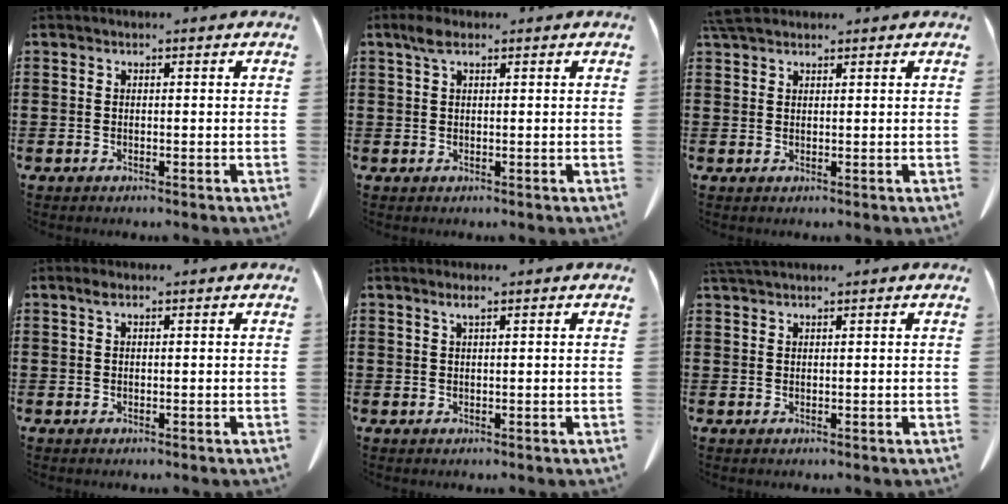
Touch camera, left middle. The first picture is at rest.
{"total": 2.3, "force": [1.2, 0.9, 1.7], "torque": [-0.040, 0.005, 0.021]}
{"total": 3.2, "force": [2.7, 0.9, 1.5], "torque": [-0.039, 0.001, 0.054]}
{"total": 1.0, "force": [0.5, 0.4, 0.8], "torque": [-0.019, 0.001, 0.010]}
{"total": 1.3, "force": [0.8, 0.0, 1.0], "torque": [-0.023, -0.001, 0.015]}
{"total": 1.5, "force": [1.3, 0.0, 0.5], "torque": [-0.014, -0.002, 0.027]}